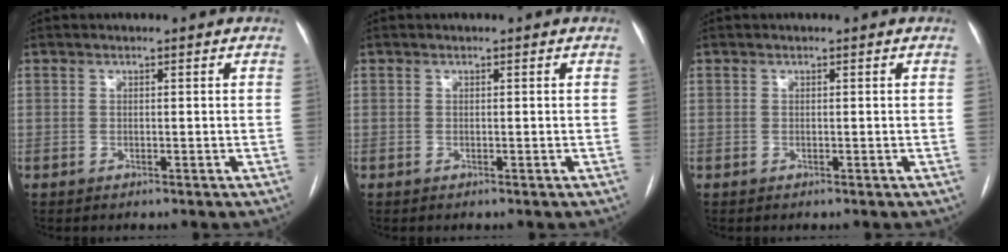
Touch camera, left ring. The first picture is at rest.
{"total": 0.0}
{"total": 0.0}